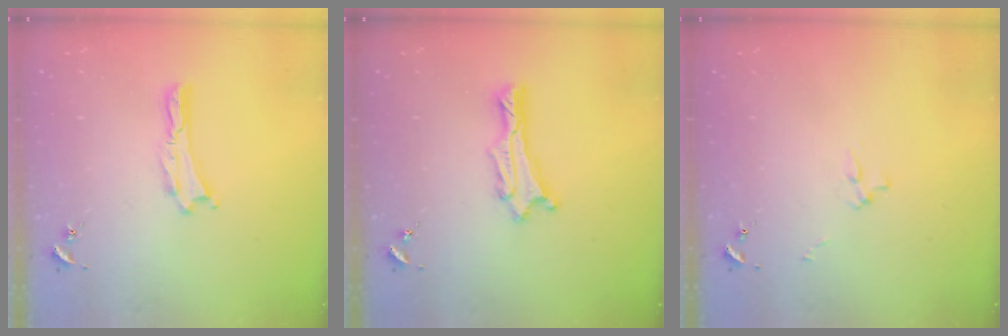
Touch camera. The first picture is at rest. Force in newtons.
{"total": 1.3, "press": 1.2, "slide": 0.1}
{"total": 2.5, "press": 2.5, "slide": 0.3}